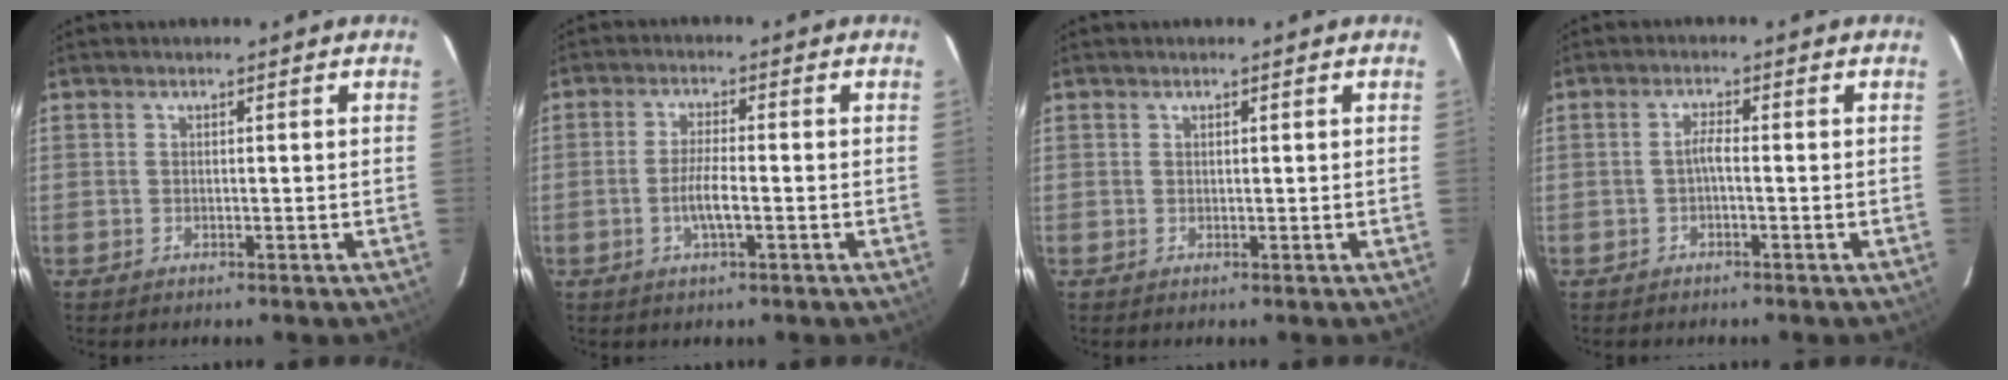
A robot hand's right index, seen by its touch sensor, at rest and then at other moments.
{"total": 4.5, "force": [-1.4, 0.5, 4.3], "torque": [-0.084, -0.002, -0.027]}
{"total": 0.0}
{"total": 1.6, "force": [-0.6, 0.2, 1.5], "torque": [-0.029, 0.006, -0.013]}